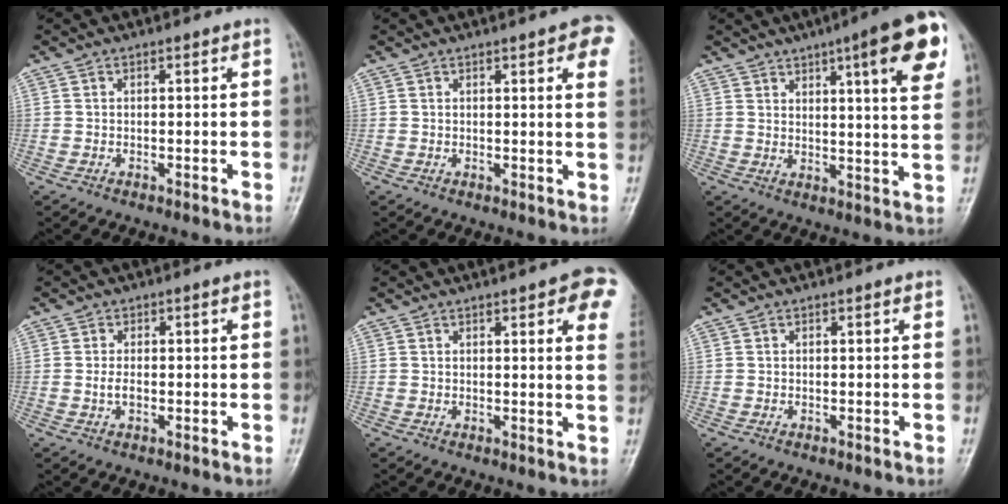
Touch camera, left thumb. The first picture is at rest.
{"total": 8.0, "force": [3.7, 1.9, 6.8], "torque": [-0.059, -0.003, 0.035]}
{"total": 15.1, "force": [7.6, 3.8, 12.5], "torque": [-0.141, -0.023, 0.098]}
{"total": 2.2, "force": [-0.3, 1.4, 1.6], "torque": [-0.027, 0.009, -0.006]}
{"total": 9.2, "force": [4.1, 2.4, 7.9], "torque": [-0.068, -0.006, 0.040]}
{"total": 0.0}